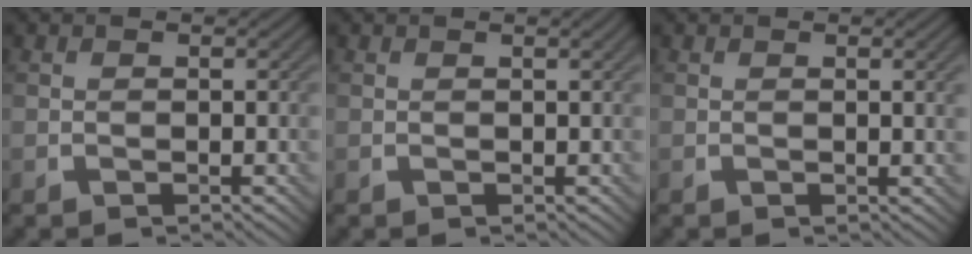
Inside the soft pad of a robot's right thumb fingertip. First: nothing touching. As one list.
[{"total": 1.0, "force": [0.5, 0.0, 0.9], "torque": [-0.014, 0.004, 0.006]}, {"total": 2.2, "force": [0.4, 0.4, 2.2], "torque": [-0.030, 0.004, 0.007]}]